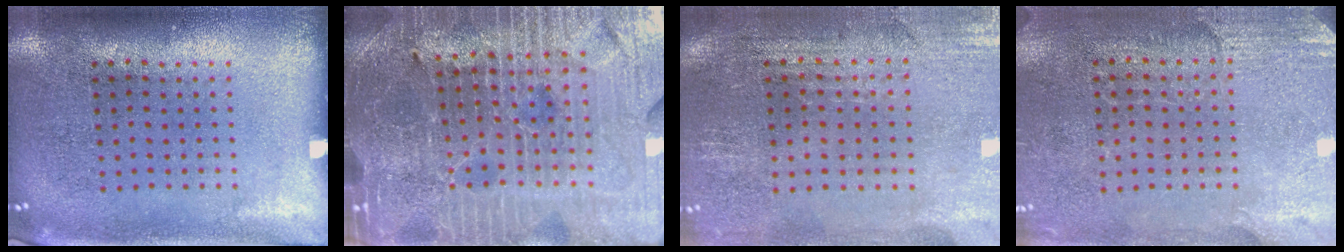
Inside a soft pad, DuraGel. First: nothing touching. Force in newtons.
{"total": 4.9, "press": 4.7, "slide": 1.5}
{"total": 0.6, "press": 0.5, "slide": 0.3}
{"total": 2.7, "press": 2.4, "slide": 1.1}